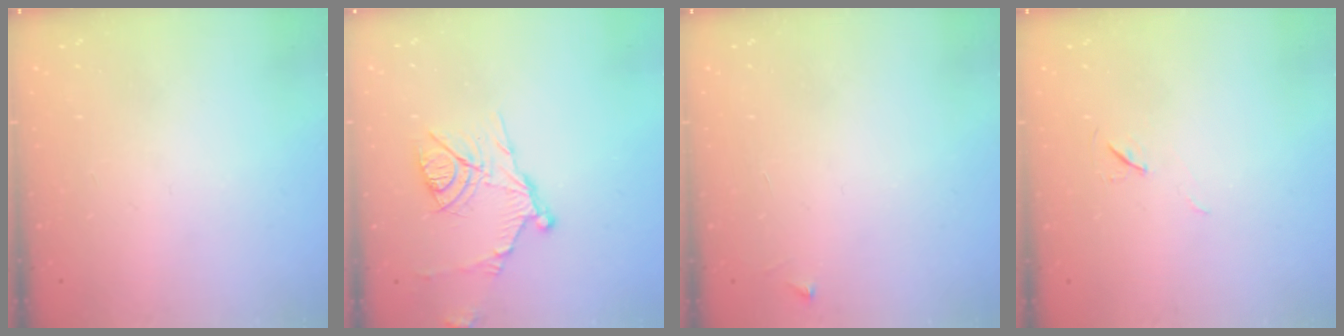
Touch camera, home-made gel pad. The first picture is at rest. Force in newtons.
{"total": 12.8, "press": 12.8, "slide": 0.8}
{"total": 2.5, "press": 2.5, "slide": 0.3}
{"total": 6.4, "press": 5.8, "slide": 2.5}